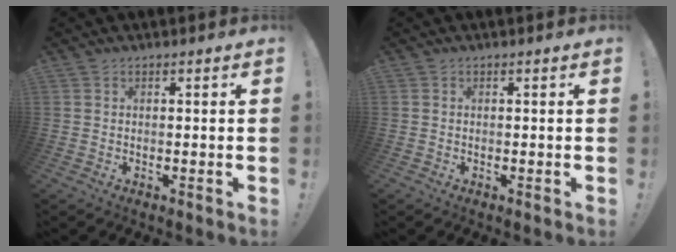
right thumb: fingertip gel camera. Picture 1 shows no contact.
{"total": 0.0}